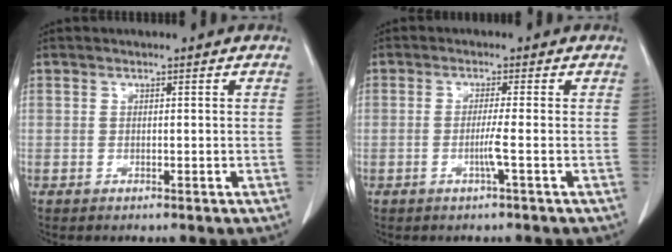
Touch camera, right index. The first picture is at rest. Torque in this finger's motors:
{"motor_torque": [0.03, 0.14, -0.03, 0.03]}